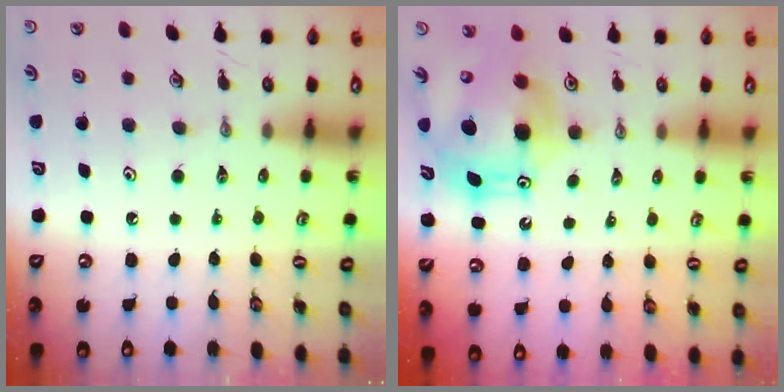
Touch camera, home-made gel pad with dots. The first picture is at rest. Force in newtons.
{"total": 13.0, "press": 12.9, "slide": 1.0}